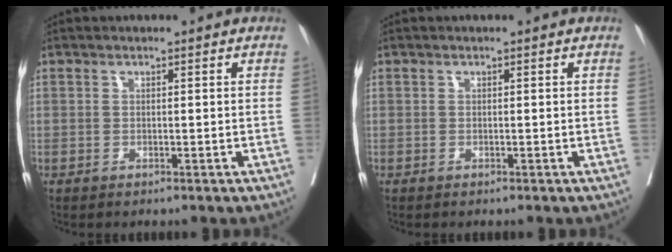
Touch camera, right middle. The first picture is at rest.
{"total": 0.0}